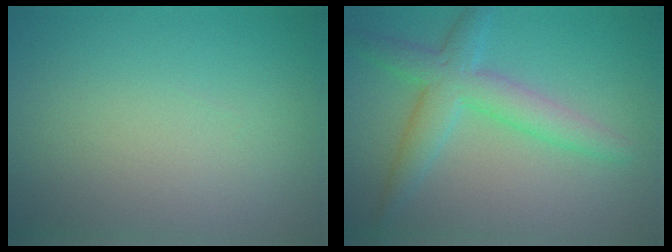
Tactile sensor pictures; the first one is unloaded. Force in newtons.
{"total": 4.4, "press": 4.4, "slide": 0.1}